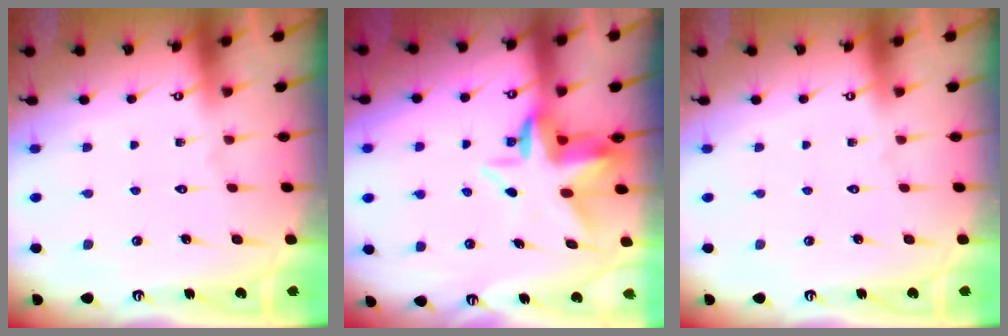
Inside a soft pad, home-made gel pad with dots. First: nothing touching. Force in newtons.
{"total": 6.0, "press": 5.9, "slide": 1.0}
{"total": 0.0}